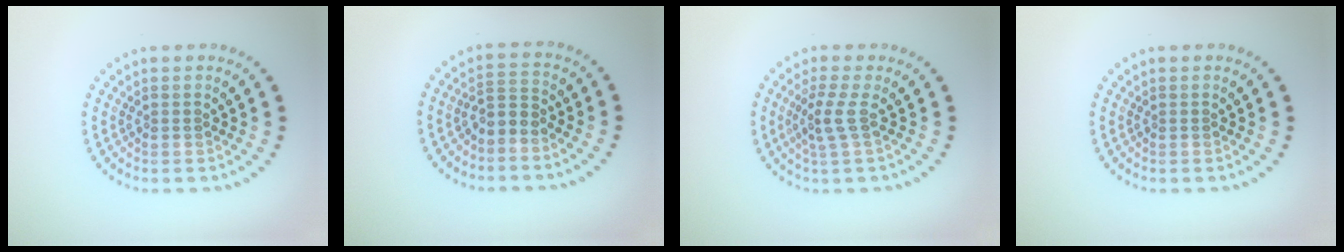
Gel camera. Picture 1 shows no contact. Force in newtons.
{"total": 2.0, "press": 1.6, "slide": 1.3}
{"total": 2.1, "press": 1.5, "slide": 1.5}
{"total": 0.0}